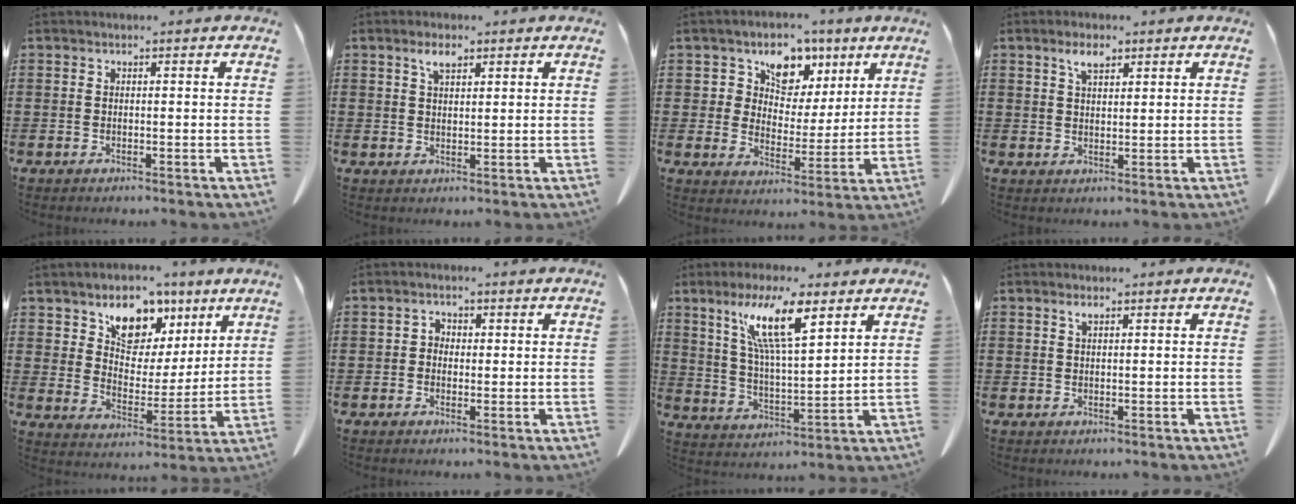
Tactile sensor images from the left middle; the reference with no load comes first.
{"total": 2.9, "force": [1.9, 1.1, 1.9], "torque": [-0.043, 0.002, 0.036]}
{"total": 7.1, "force": [4.4, 5.1, 2.1], "torque": [-0.068, -0.016, 0.075]}
{"total": 3.3, "force": [2.3, 1.3, 2.1], "torque": [-0.039, 0.000, 0.040]}
{"total": 8.8, "force": [5.9, 5.7, 3.3], "torque": [-0.080, -0.028, 0.104]}
{"total": 1.4, "force": [-0.1, 1.1, 0.8], "torque": [-0.019, 0.006, -0.002]}
{"total": 11.7, "force": [7.3, 2.4, 8.8], "torque": [-0.188, -0.014, 0.128]}
{"total": 1.2, "force": [0.7, 0.3, 0.9], "torque": [-0.020, 0.000, 0.013]}